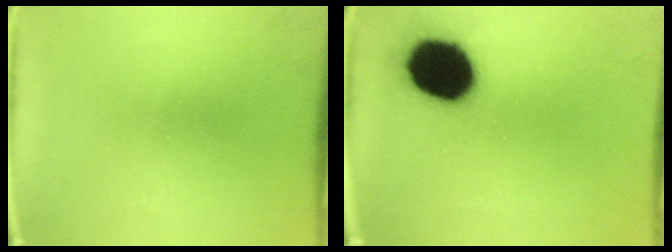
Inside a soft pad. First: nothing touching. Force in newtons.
{"total": 18.4}